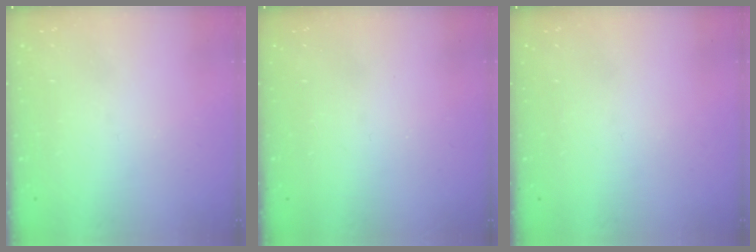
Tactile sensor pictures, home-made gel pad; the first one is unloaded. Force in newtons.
{"total": 2.8, "press": 2.8, "slide": 0.4}
{"total": 0.0}